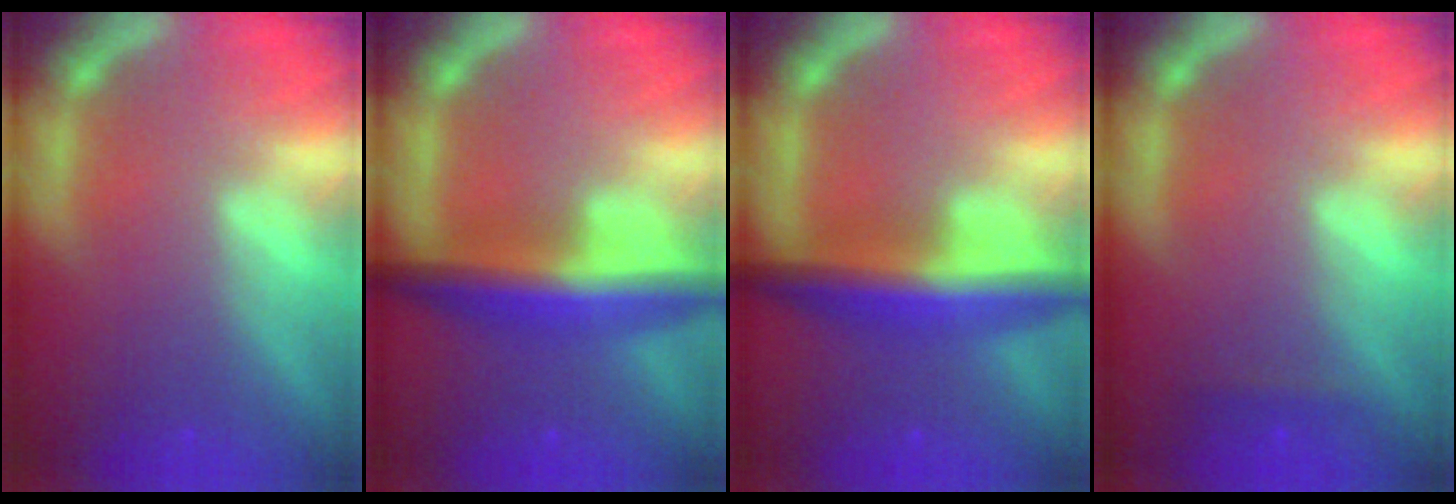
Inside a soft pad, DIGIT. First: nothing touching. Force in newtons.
{"total": 7.5}
{"total": 7.5}
{"total": 0.9}